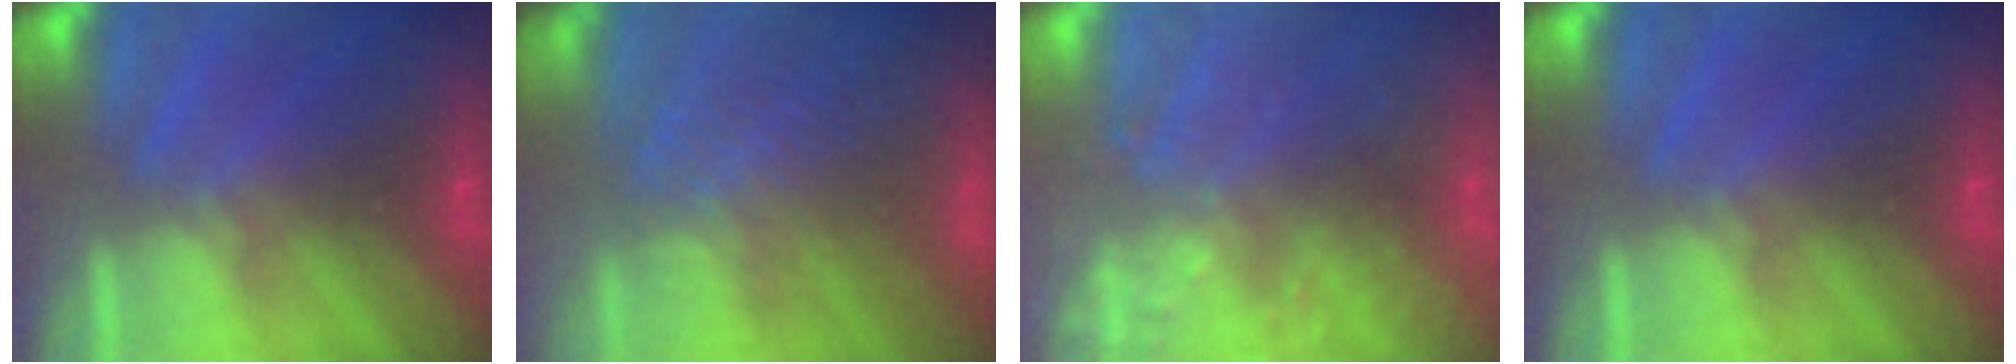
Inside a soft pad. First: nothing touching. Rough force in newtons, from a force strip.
{"total": 3.3}
{"total": 6.4}
{"total": 0.0}